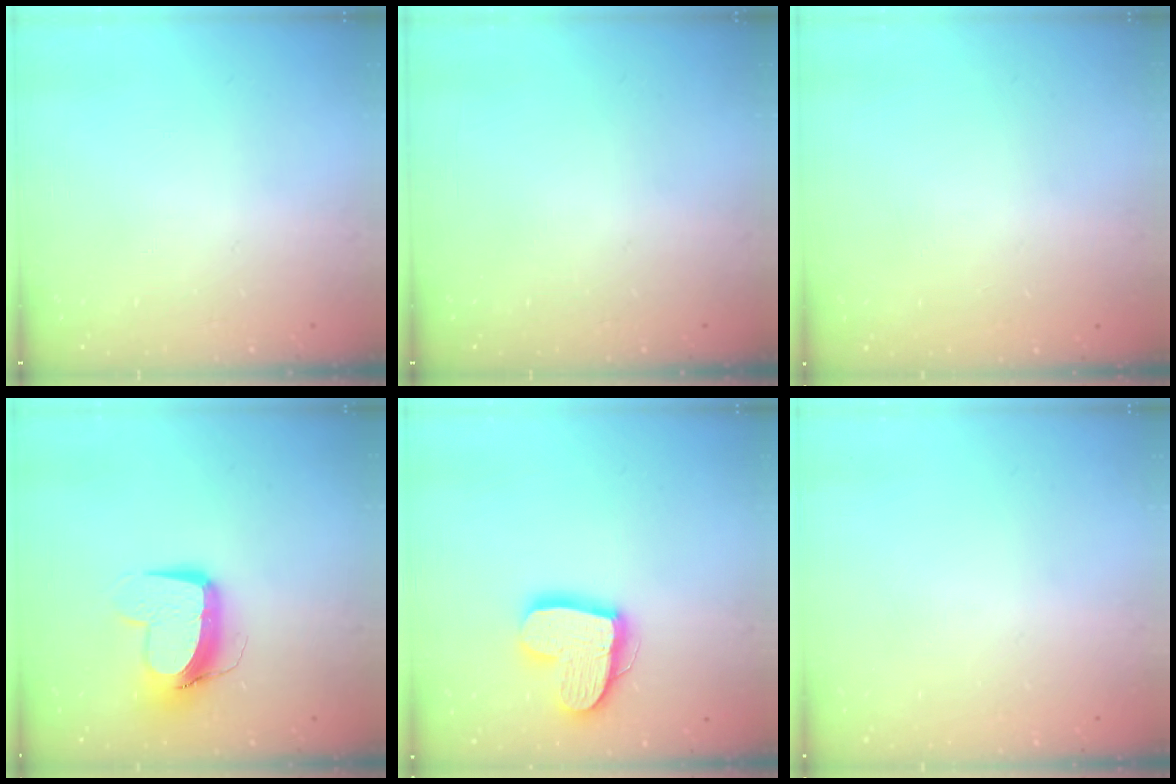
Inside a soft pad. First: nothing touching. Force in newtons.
{"total": 0.0}
{"total": 0.0}
{"total": 11.5, "press": 11.5, "slide": 1.4}
{"total": 16.5, "press": 16.5, "slide": 1.6}
{"total": 0.0}